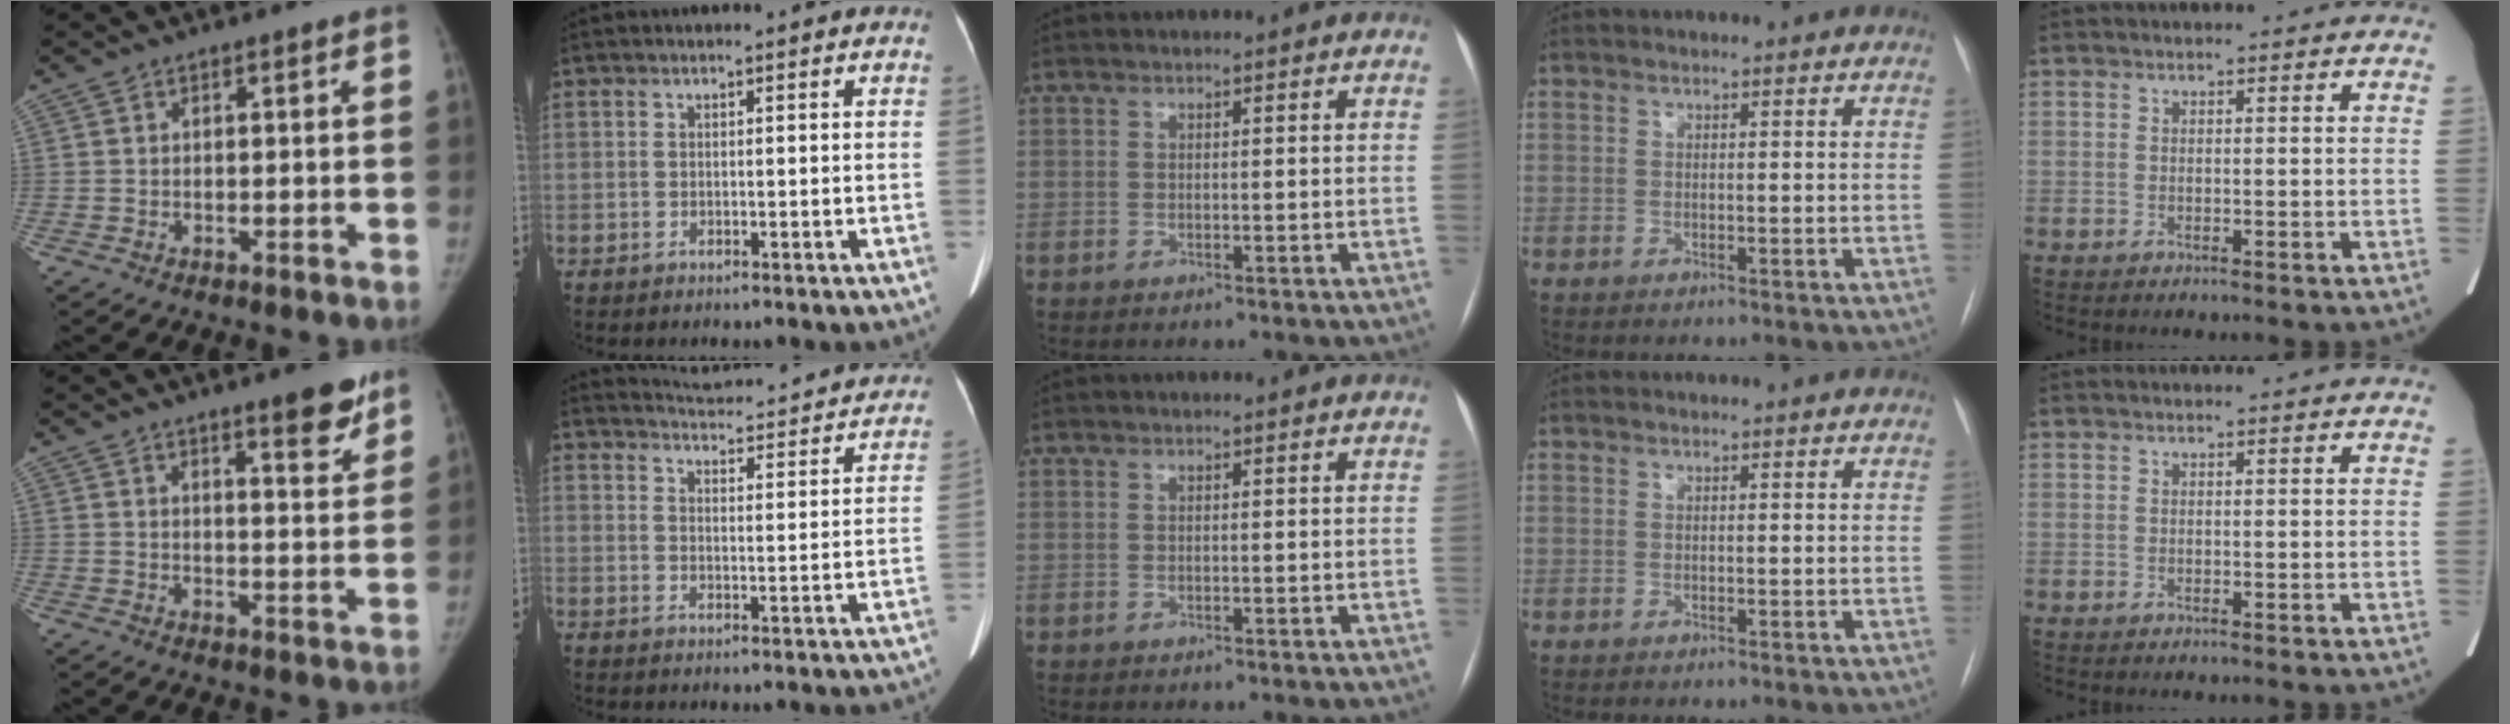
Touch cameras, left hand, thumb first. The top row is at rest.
{"thumb": {"total": 7.7, "force": [5.4, 1.6, 5.2], "torque": [-0.053, -0.036, 0.074]}, "index": {"total": 18.8, "force": [18.2, 2.3, 3.7], "torque": [-0.050, -0.020, 0.221]}}